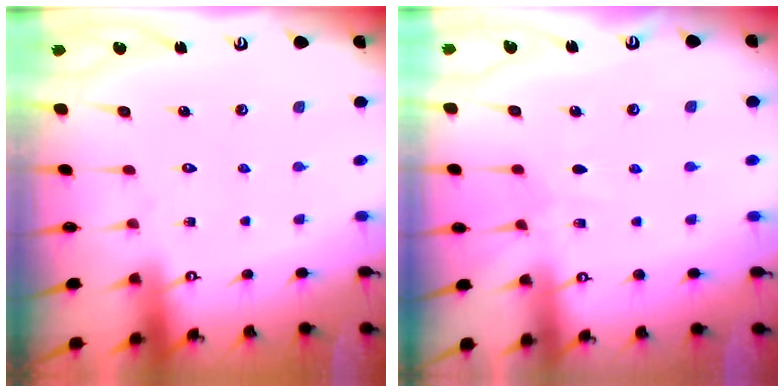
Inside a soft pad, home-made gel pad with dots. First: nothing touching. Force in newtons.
{"total": 4.2, "press": 4.2, "slide": 0.5}